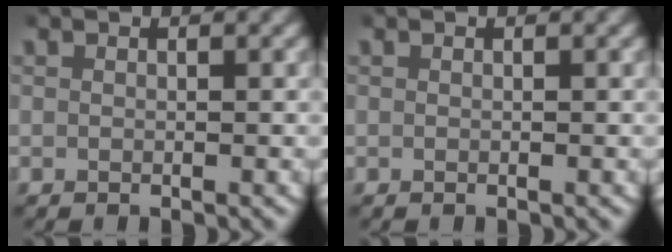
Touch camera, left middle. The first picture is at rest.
{"total": 0.0}